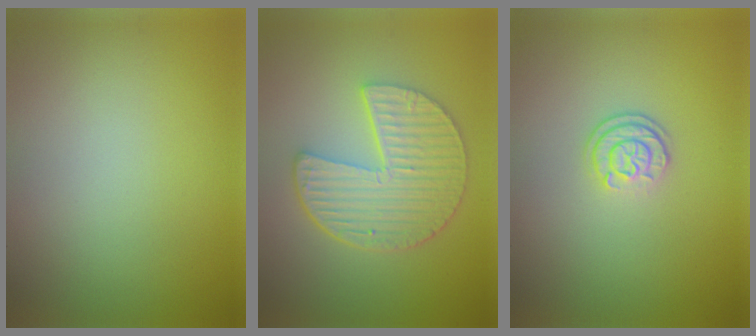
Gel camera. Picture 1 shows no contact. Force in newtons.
{"total": 6.4, "press": 4.8, "slide": 4.2}
{"total": 2.2, "press": 1.8, "slide": 1.3}